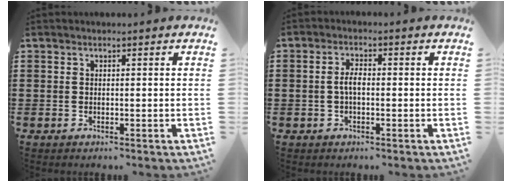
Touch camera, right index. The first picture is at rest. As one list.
[{"total": 2.7, "force": [-0.3, 1.1, 2.4], "torque": [-0.054, -0.001, -0.008]}]